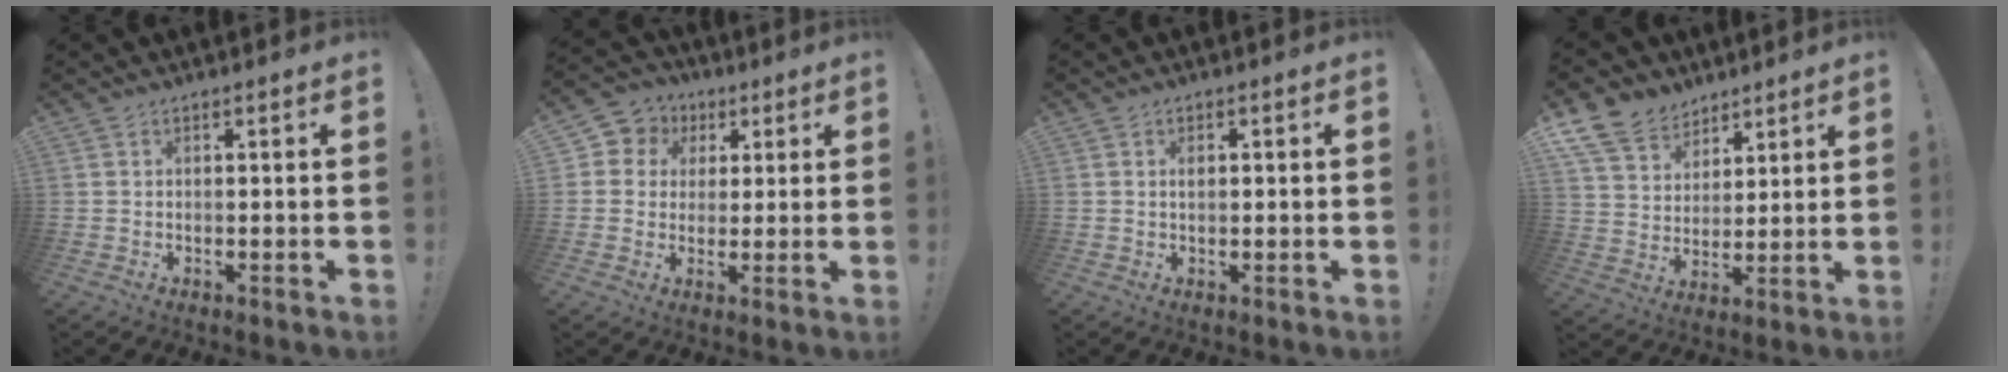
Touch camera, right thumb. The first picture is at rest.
{"total": 7.1, "force": [1.4, 6.8, 1.7], "torque": [-0.035, -0.005, 0.031]}
{"total": 1.3, "force": [0.1, 0.9, 1.0], "torque": [-0.018, 0.003, 0.000]}
{"total": 12.1, "force": [8.7, 7.8, 3.2], "torque": [-0.069, -0.061, 0.171]}